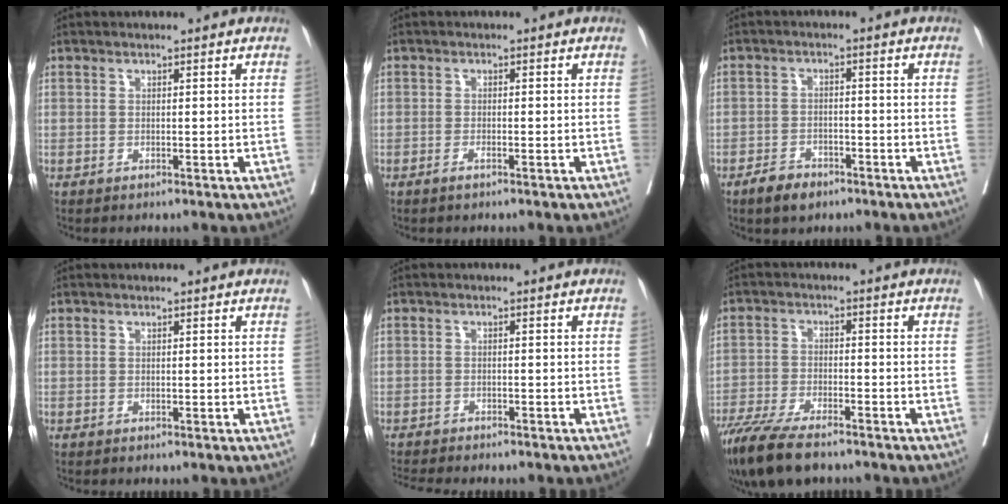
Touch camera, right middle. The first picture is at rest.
{"total": 1.4, "force": [-1.0, 0.3, 1.0], "torque": [-0.020, 0.000, -0.015]}
{"total": 4.4, "force": [-3.2, 2.1, 2.1], "torque": [-0.042, 0.000, -0.051]}
{"total": 0.0}
{"total": 7.5, "force": [-6.6, 1.5, 3.2], "torque": [-0.045, -0.002, -0.093]}
{"total": 12.1, "force": [-9.5, 2.8, 6.8], "torque": [-0.119, -0.027, -0.162]}